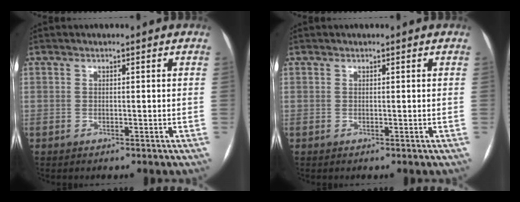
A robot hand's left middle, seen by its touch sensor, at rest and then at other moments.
{"total": 0.0}